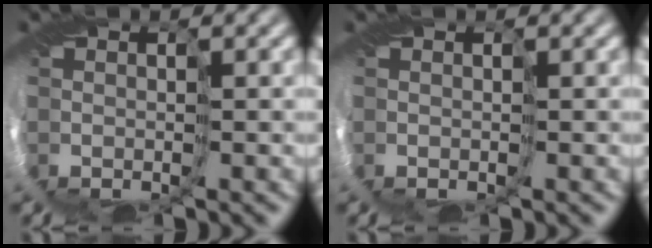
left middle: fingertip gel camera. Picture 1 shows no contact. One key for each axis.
{"total": 0.0}